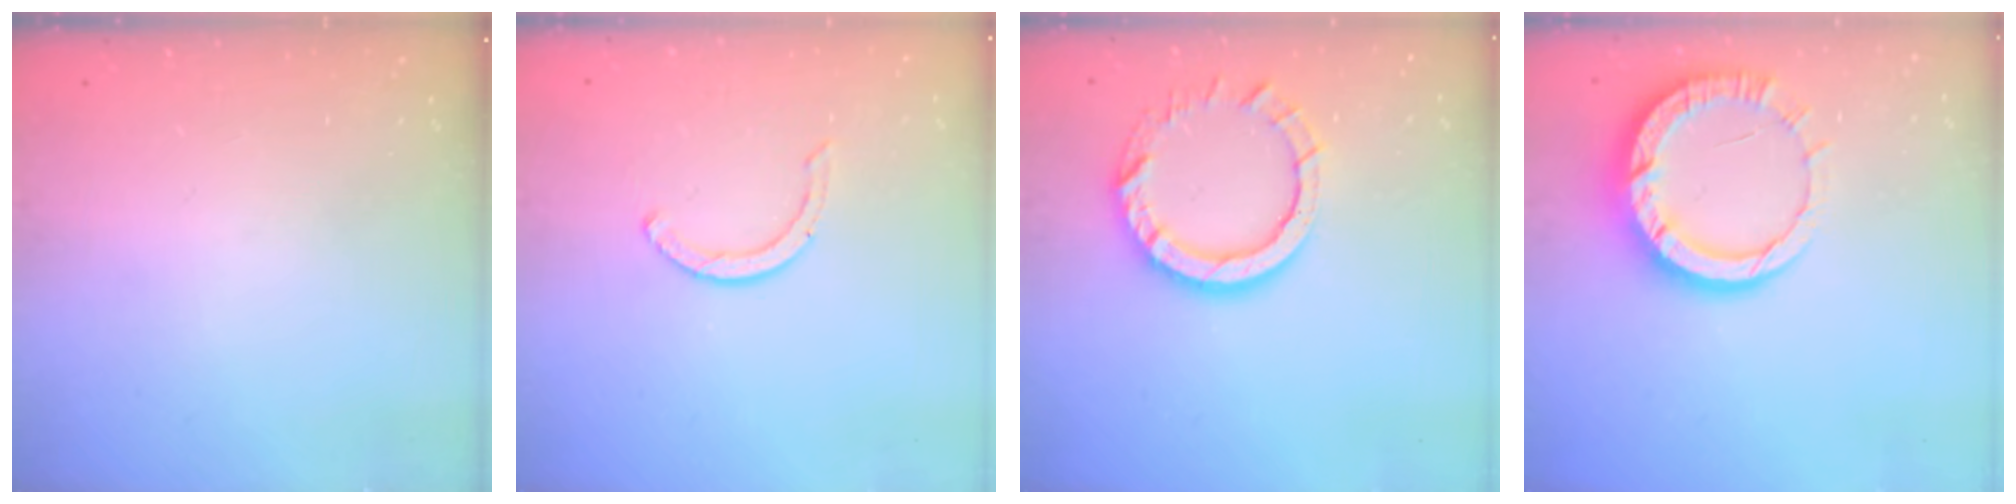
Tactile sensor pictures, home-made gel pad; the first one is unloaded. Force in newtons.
{"total": 2.9, "press": 2.9, "slide": 0.4}
{"total": 10.5, "press": 10.4, "slide": 1.0}
{"total": 12.1, "press": 12.0, "slide": 1.2}